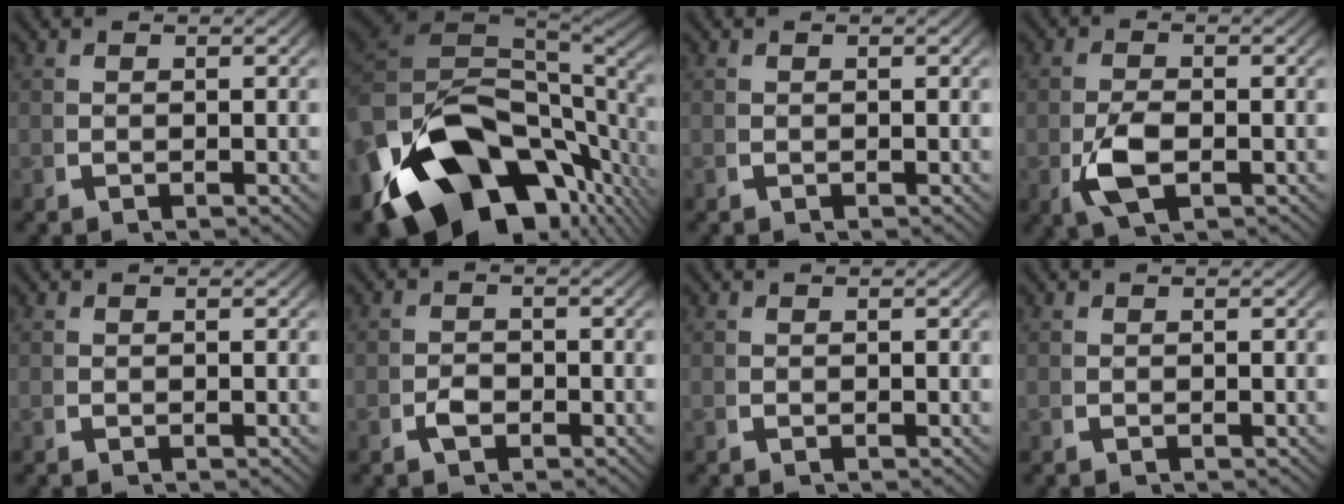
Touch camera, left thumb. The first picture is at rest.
{"total": 24.0, "force": [-4.1, 15.7, 17.6], "torque": [-0.321, -0.058, -0.039]}
{"total": 0.0}
{"total": 4.0, "force": [-0.8, 2.2, 3.3], "torque": [-0.087, -0.015, -0.006]}
{"total": 0.0}
{"total": 1.4, "force": [-0.8, 0.8, 0.8], "torque": [-0.015, -0.005, -0.016]}
{"total": 0.0}
{"total": 0.0}